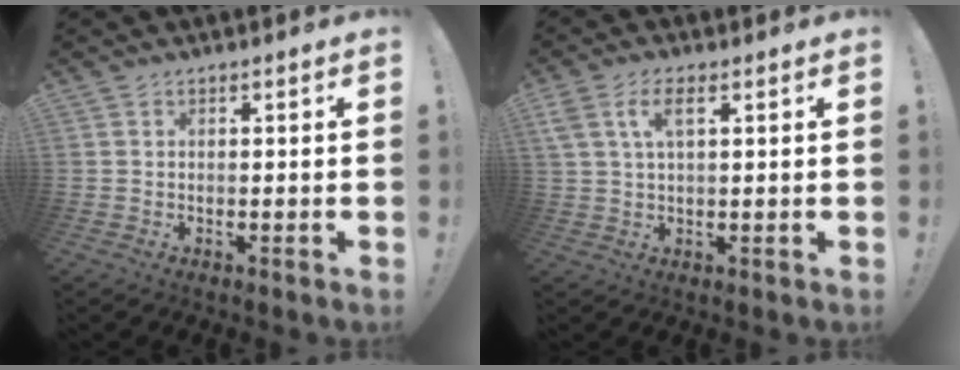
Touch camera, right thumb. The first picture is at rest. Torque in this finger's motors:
{"motor_torque": [-0.11, 0.94, 0.37, -0.31, 0.02]}